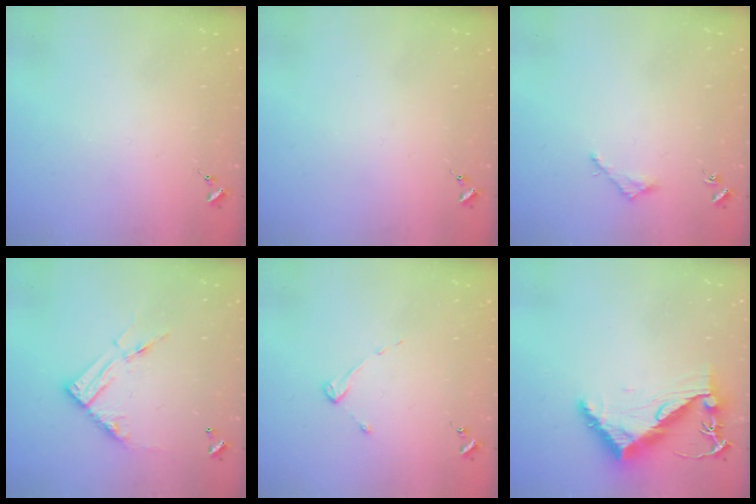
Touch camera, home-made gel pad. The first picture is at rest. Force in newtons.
{"total": 0.0}
{"total": 2.0, "press": 2.0, "slide": 0.1}
{"total": 12.6, "press": 12.6, "slide": 1.2}
{"total": 2.9, "press": 2.8, "slide": 0.3}
{"total": 8.6, "press": 8.5, "slide": 1.1}